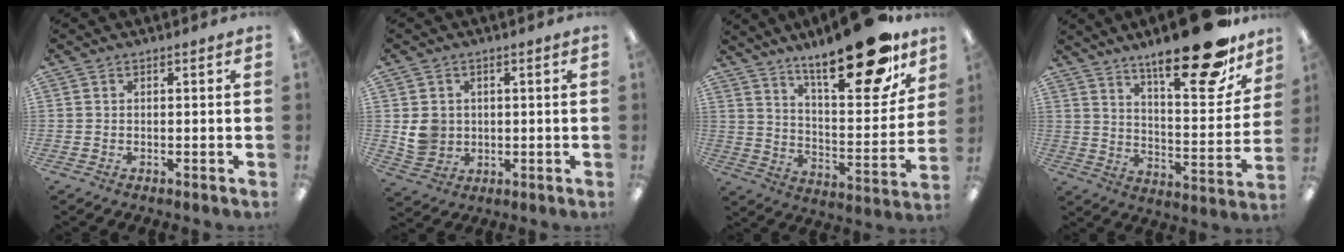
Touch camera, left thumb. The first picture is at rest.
{"total": 5.6, "force": [0.9, 5.3, 1.8], "torque": [-0.019, 0.005, 0.018]}
{"total": 24.2, "force": [17.5, 7.3, 15.1], "torque": [-0.209, -0.118, 0.281]}
{"total": 23.5, "force": [17.2, 6.8, 14.5], "torque": [-0.210, -0.113, 0.278]}